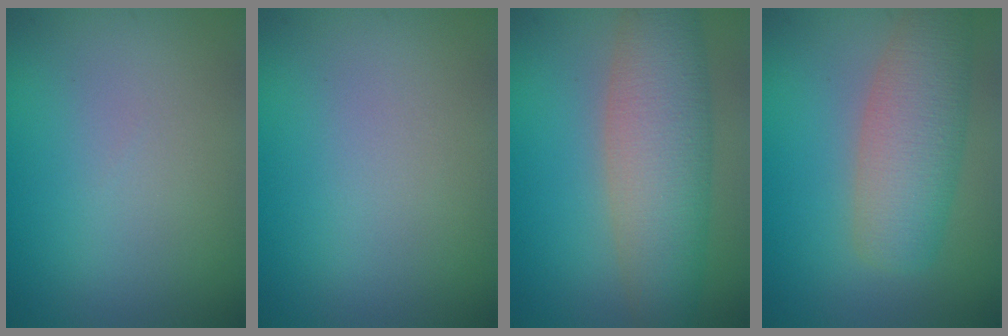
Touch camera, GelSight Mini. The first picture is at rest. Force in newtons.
{"total": 0.0}
{"total": 7.6, "press": 7.6, "slide": 0.5}
{"total": 6.2, "press": 6.2, "slide": 0.4}